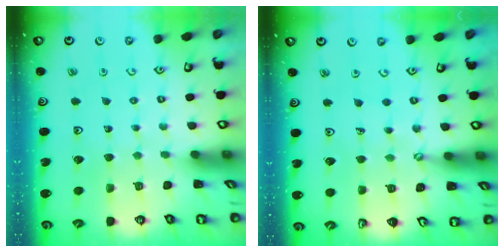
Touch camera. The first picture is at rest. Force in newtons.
{"total": 1.9, "press": 1.9, "slide": 0.1}